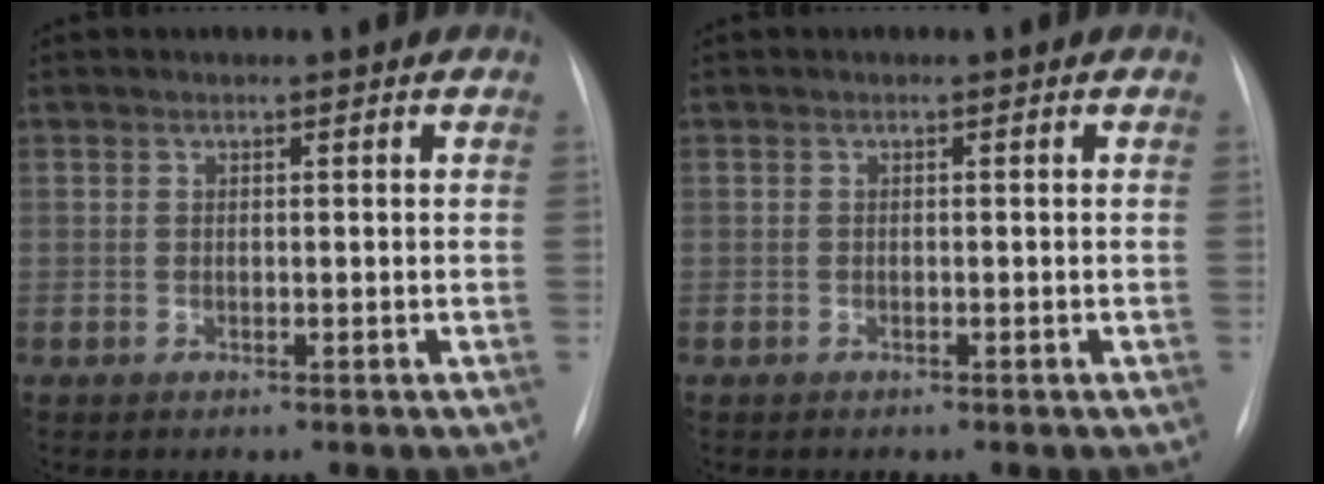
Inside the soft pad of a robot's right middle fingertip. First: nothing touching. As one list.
[{"total": 0.0}]